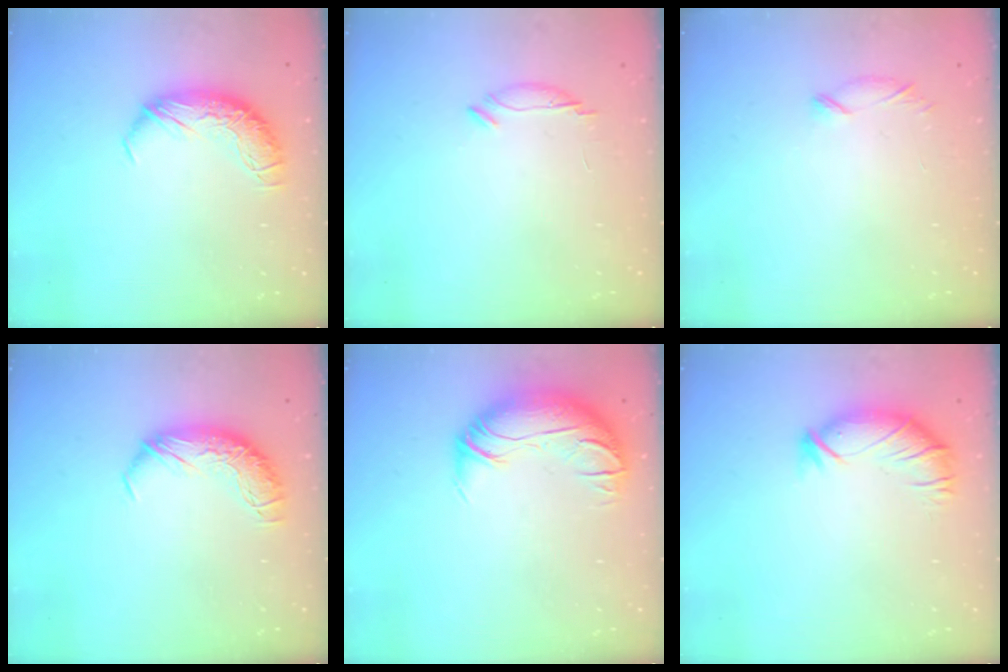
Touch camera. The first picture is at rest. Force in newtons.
{"total": 5.6, "press": 5.5, "slide": 1.1}
{"total": 6.4, "press": 6.4, "slide": 0.7}
{"total": 0.0}
{"total": 3.0, "press": 1.0, "slide": 2.8}
{"total": 2.9, "press": 2.3, "slide": 1.6}